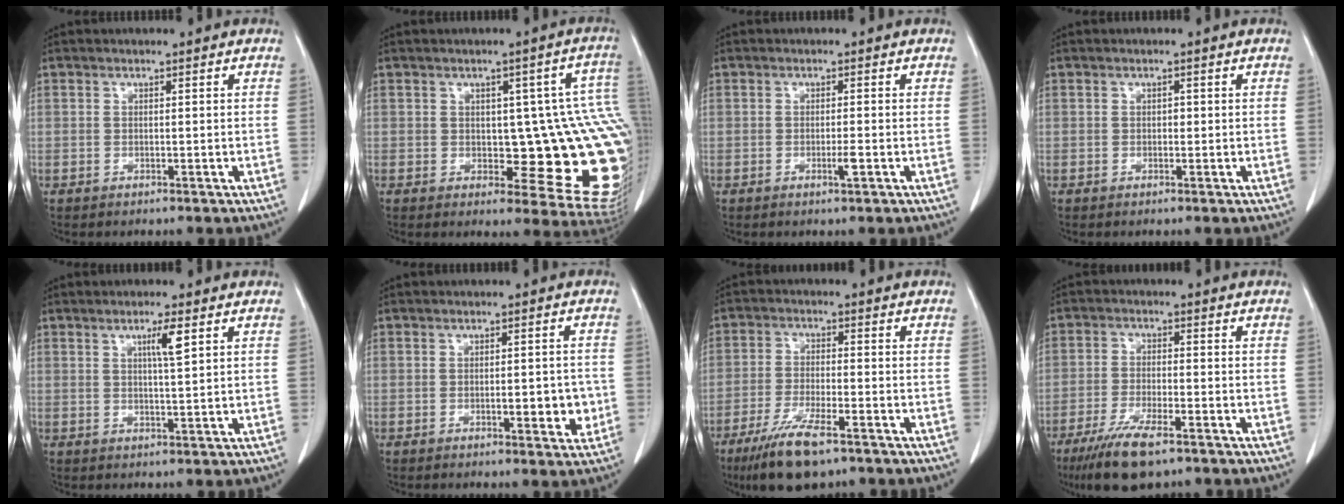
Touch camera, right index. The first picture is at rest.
{"total": 15.9, "force": [-0.6, 5.5, 15.0], "torque": [-0.111, 0.010, 0.004]}
{"total": 1.6, "force": [-0.6, -0.1, 1.5], "torque": [-0.029, -0.004, -0.011]}
{"total": 0.6, "force": [0.0, 0.4, 0.4], "torque": [-0.003, 0.002, -0.002]}
{"total": 3.4, "force": [1.5, -0.1, 3.1], "torque": [-0.054, -0.003, 0.024]}
{"total": 4.7, "force": [-1.1, 1.5, 4.3], "torque": [-0.057, -0.002, -0.011]}
{"total": 9.7, "force": [-6.5, 2.0, 6.9], "torque": [-0.126, -0.021, -0.109]}
{"total": 9.1, "force": [-6.2, 1.8, 6.3], "torque": [-0.112, -0.019, -0.102]}